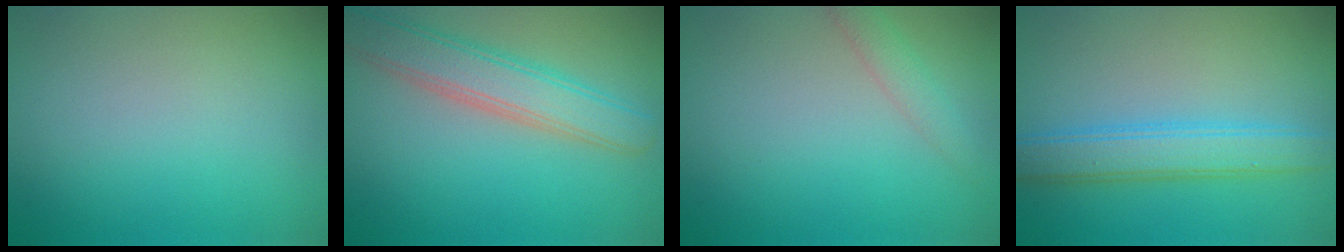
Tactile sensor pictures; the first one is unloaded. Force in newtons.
{"total": 5.1, "press": 5.1, "slide": 0.6}
{"total": 1.7, "press": 1.7, "slide": 0.0}
{"total": 4.1, "press": 4.1, "slide": 0.1}